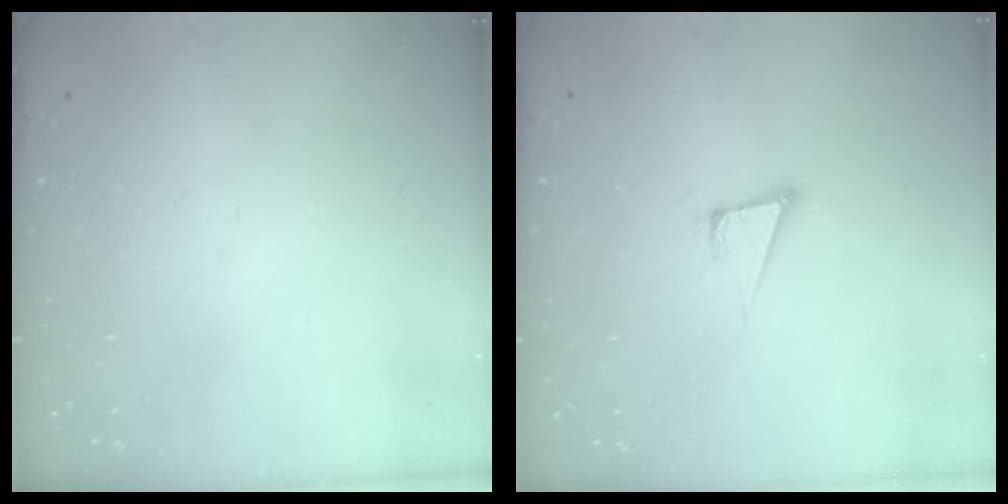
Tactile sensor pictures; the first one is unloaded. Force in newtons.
{"total": 5.1, "press": 4.3, "slide": 2.8}